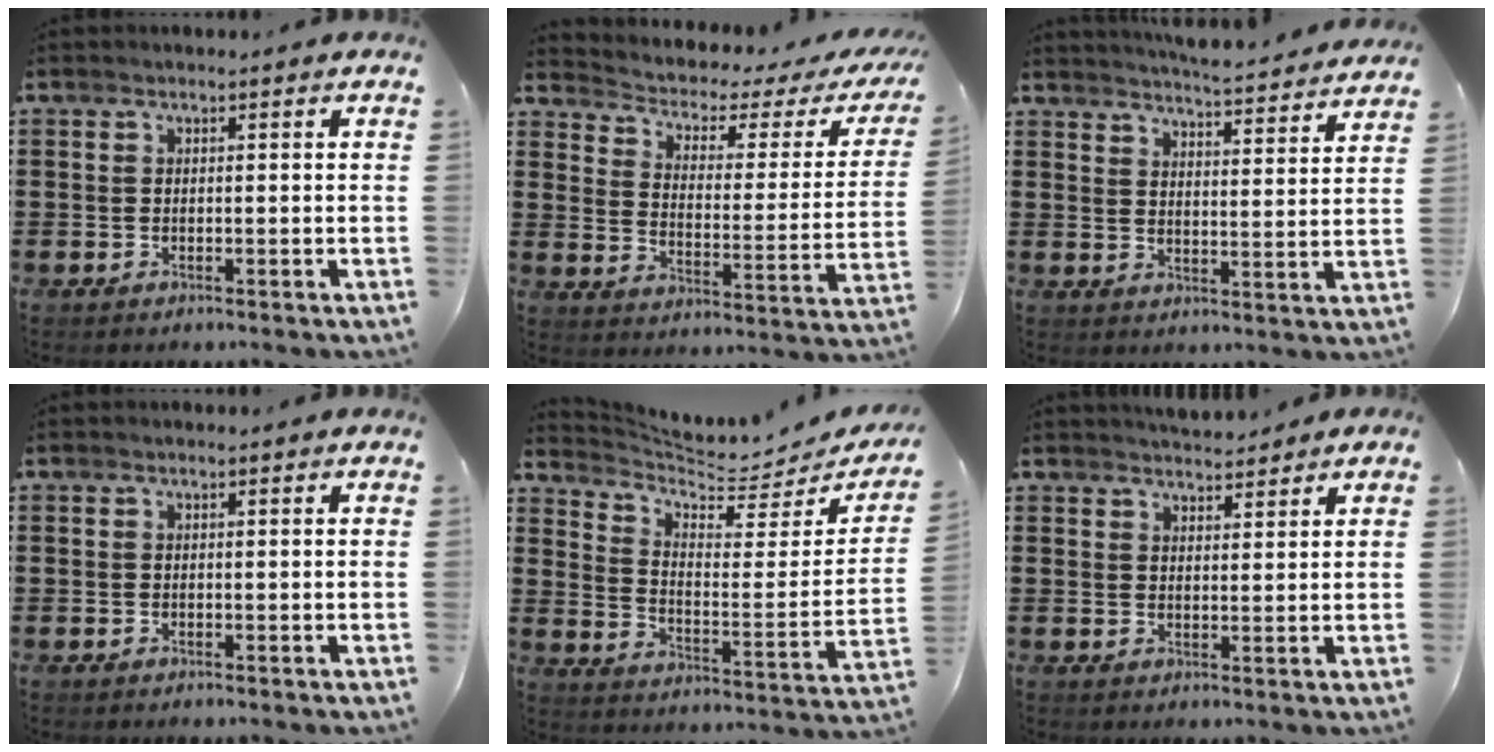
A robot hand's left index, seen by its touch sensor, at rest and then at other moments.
{"total": 2.5, "force": [1.5, 1.3, 1.6], "torque": [-0.045, -0.018, 0.015]}
{"total": 4.8, "force": [4.7, -0.5, 0.7], "torque": [-0.026, -0.038, 0.078]}
{"total": 0.0}
{"total": 5.8, "force": [5.4, 1.0, 1.8], "torque": [-0.058, -0.050, 0.088]}
{"total": 3.0, "force": [3.0, 0.6, 0.4], "torque": [-0.014, -0.003, 0.056]}